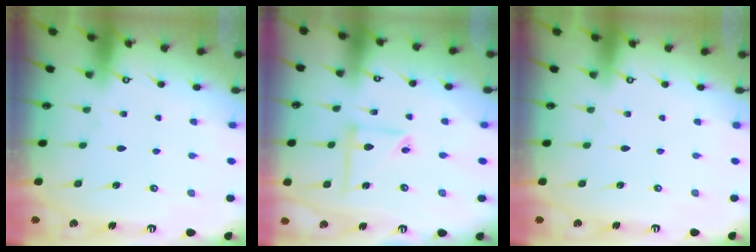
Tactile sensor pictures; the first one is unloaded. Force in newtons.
{"total": 8.4, "press": 8.3, "slide": 0.6}
{"total": 0.0}